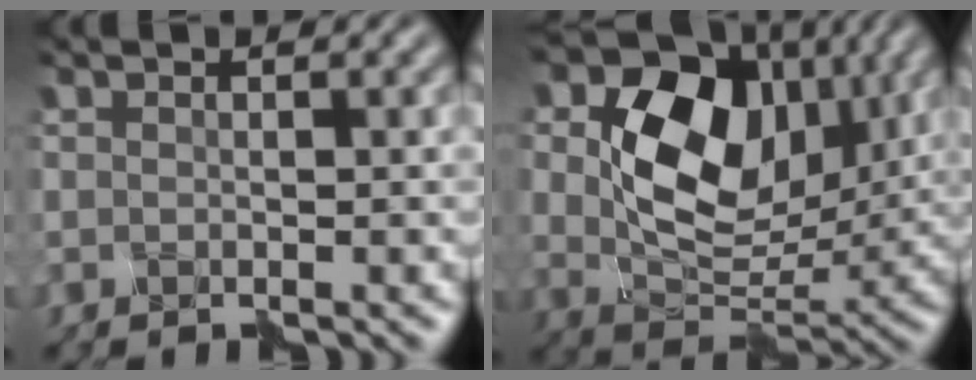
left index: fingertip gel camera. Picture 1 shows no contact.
{"total": 13.5, "force": [4.2, 9.4, 8.7], "torque": [-0.159, 0.003, 0.083]}